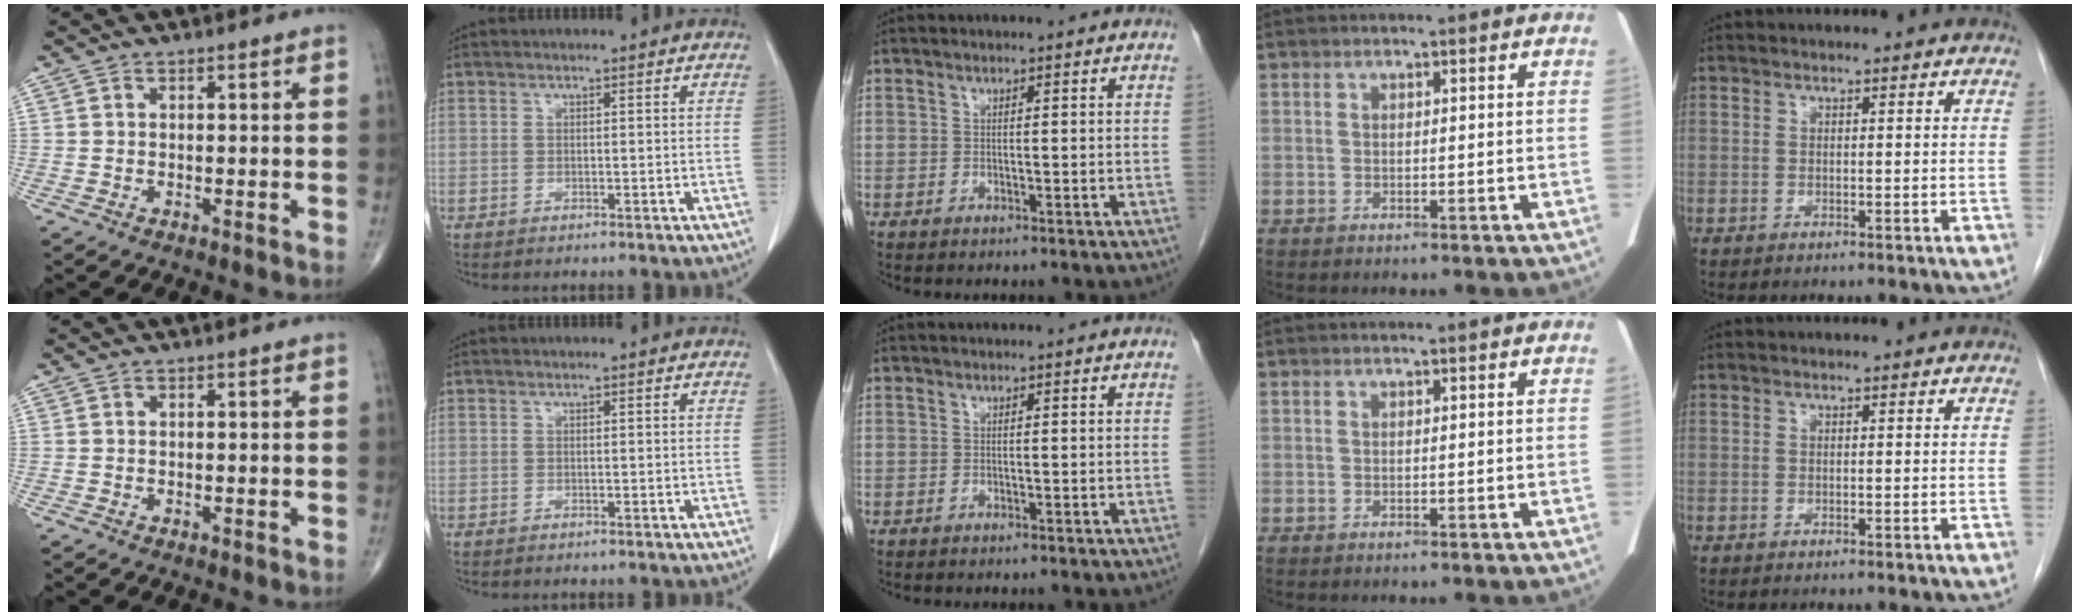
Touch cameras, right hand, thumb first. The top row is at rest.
{}